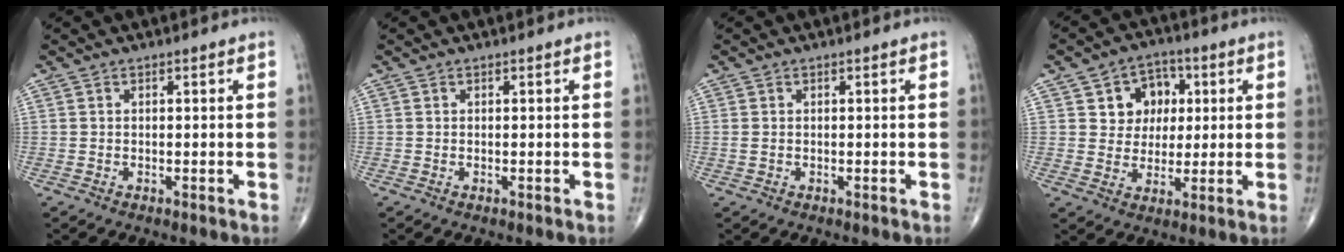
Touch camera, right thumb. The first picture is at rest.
{"total": 0.0}
{"total": 0.9, "force": [0.0, 0.7, 0.5], "torque": [-0.015, 0.004, 0.006]}
{"total": 8.9, "force": [2.5, 7.6, 4.0], "torque": [-0.012, -0.002, 0.038]}